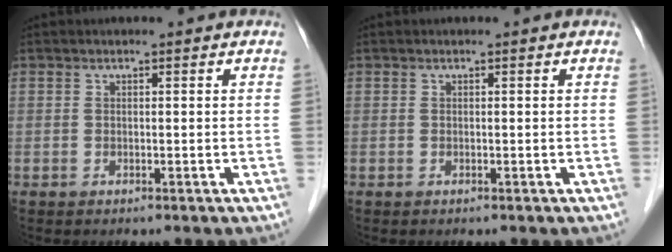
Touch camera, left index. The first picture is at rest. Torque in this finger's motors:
{"motor_torque": [0.00, 0.00, 0.00, 0.00]}